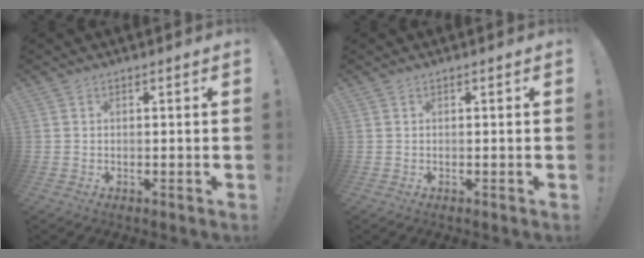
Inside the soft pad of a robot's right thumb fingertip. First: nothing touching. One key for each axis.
{"total": 0.0}